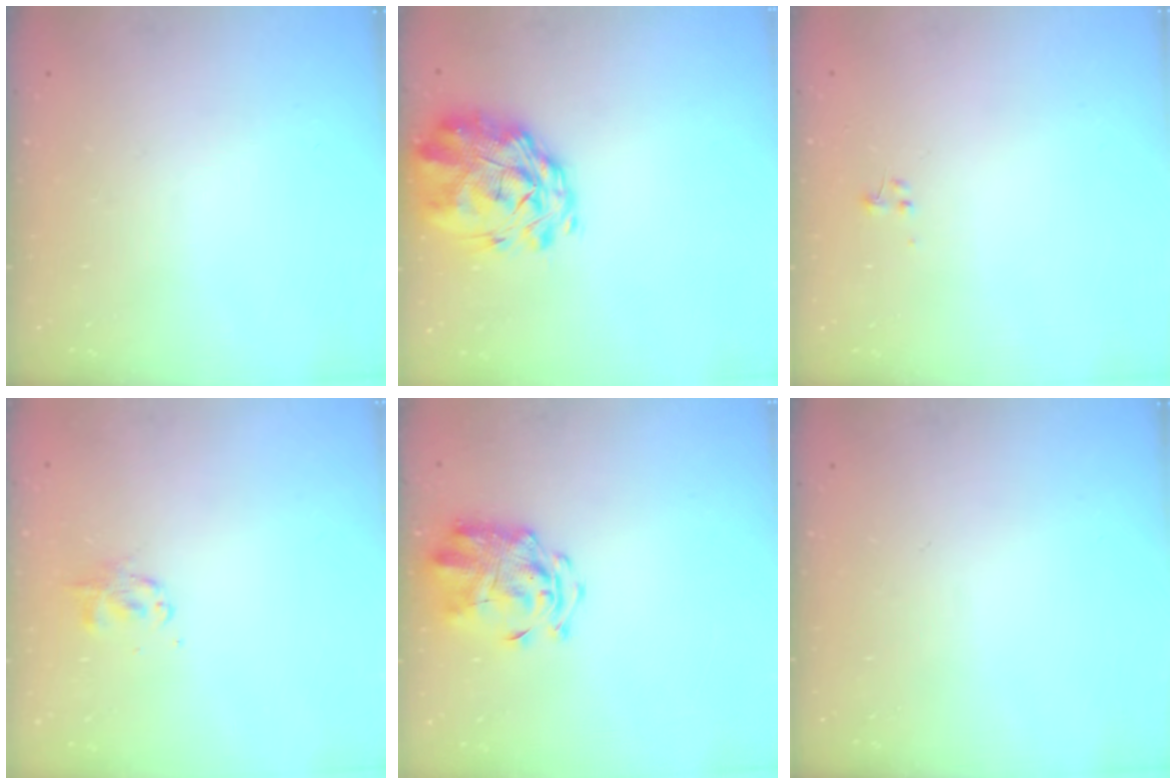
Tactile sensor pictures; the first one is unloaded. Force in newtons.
{"total": 3.2, "press": 2.6, "slide": 1.9}
{"total": 0.0}
{"total": 2.8, "press": 2.7, "slide": 0.4}
{"total": 3.2, "press": 3.0, "slide": 1.0}
{"total": 0.0}